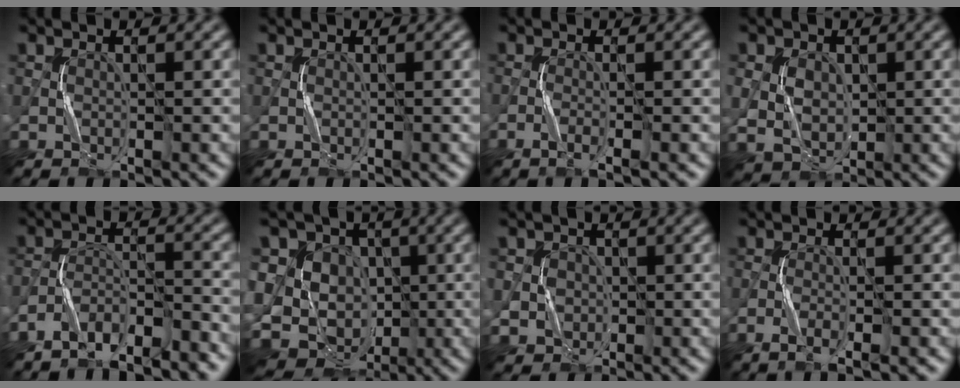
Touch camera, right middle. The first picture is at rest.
{"total": 0.0}
{"total": 1.3, "force": [-0.9, -0.2, 0.9], "torque": [-0.026, 0.001, -0.019]}
{"total": 3.4, "force": [0.6, 2.8, 1.9], "torque": [-0.037, 0.006, 0.007]}
{"total": 5.1, "force": [-4.6, 1.0, 2.0], "torque": [-0.040, -0.001, -0.085]}
{"total": 15.1, "force": [-0.8, 13.2, 7.1], "torque": [-0.164, 0.024, -0.022]}
{"total": 3.5, "force": [0.6, 3.3, 0.7], "torque": [-0.012, 0.020, 0.004]}
{"total": 2.1, "force": [-1.4, 0.0, 1.6], "torque": [-0.040, -0.001, -0.027]}